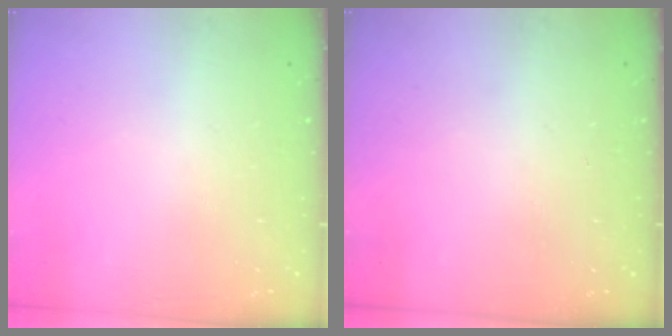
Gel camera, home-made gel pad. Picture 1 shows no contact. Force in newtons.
{"total": 0.0}